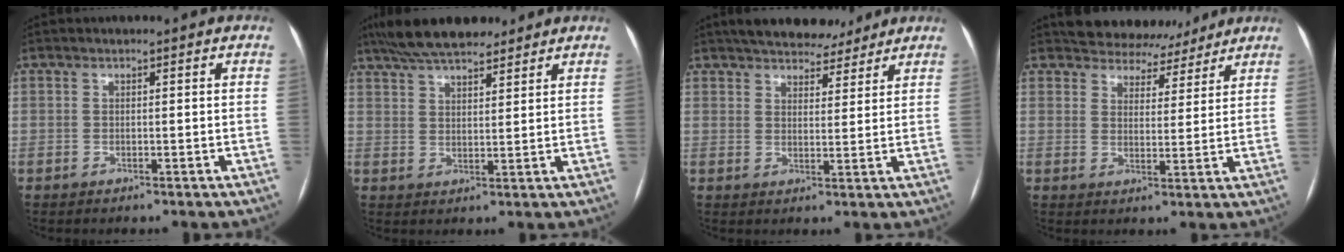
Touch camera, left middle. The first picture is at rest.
{"total": 11.9, "force": [9.9, 3.2, 5.9], "torque": [-0.107, 0.034, 0.165]}
{"total": 11.2, "force": [9.8, 3.7, 4.0], "torque": [-0.047, 0.014, 0.135]}
{"total": 8.5, "force": [7.7, 3.5, 0.8], "torque": [0.002, 0.006, 0.099]}